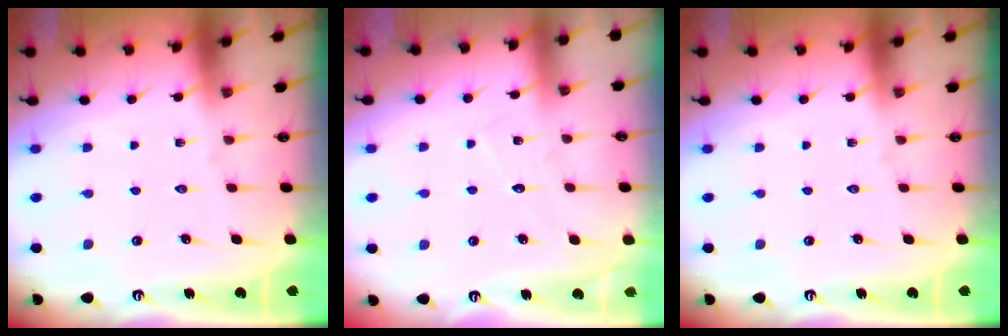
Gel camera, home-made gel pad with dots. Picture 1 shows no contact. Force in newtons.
{"total": 4.7, "press": 4.7, "slide": 0.3}
{"total": 0.0}